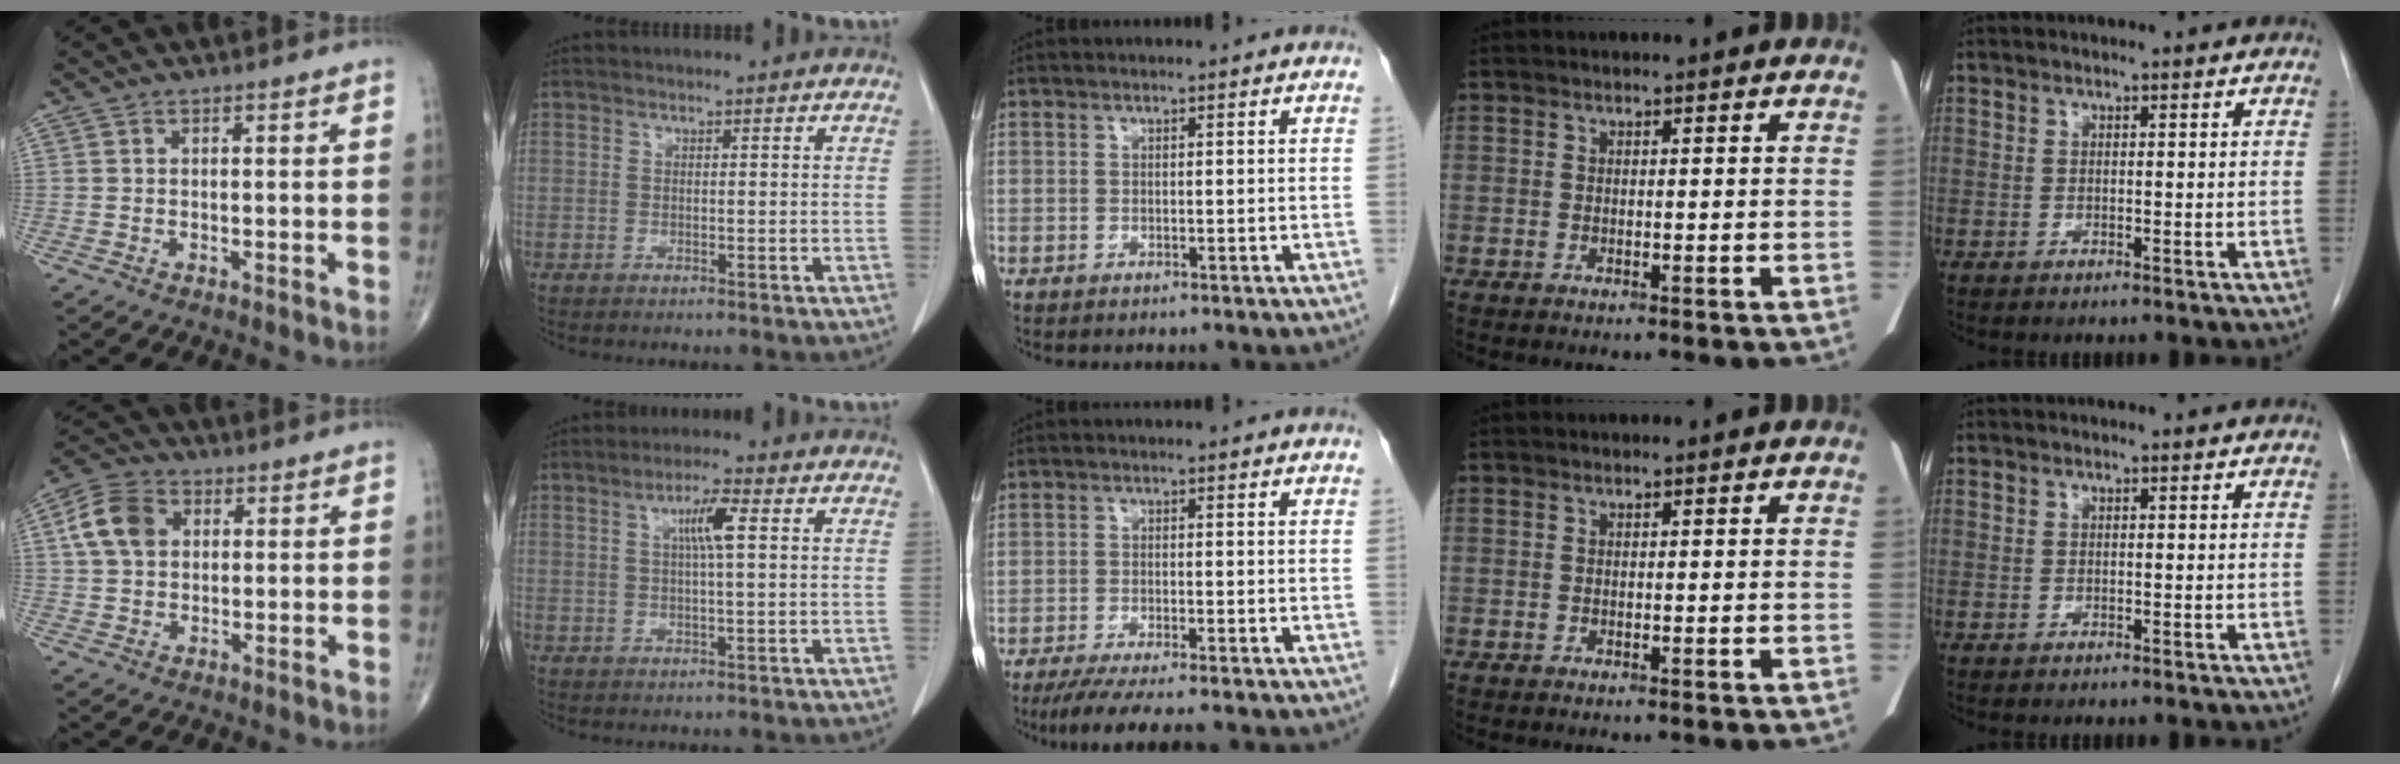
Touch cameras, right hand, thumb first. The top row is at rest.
{"thumb": {"total": 8.6, "force": [1.9, 6.4, 5.4], "torque": [-0.095, 0.011, 0.029]}, "index": {"total": 4.6, "force": [1.3, 0.3, 4.4], "torque": [-0.080, 0.004, 0.021]}, "middle": {"total": 8.0, "force": [-6.7, -0.1, 4.4], "torque": [-0.062, -0.022, -0.104]}}